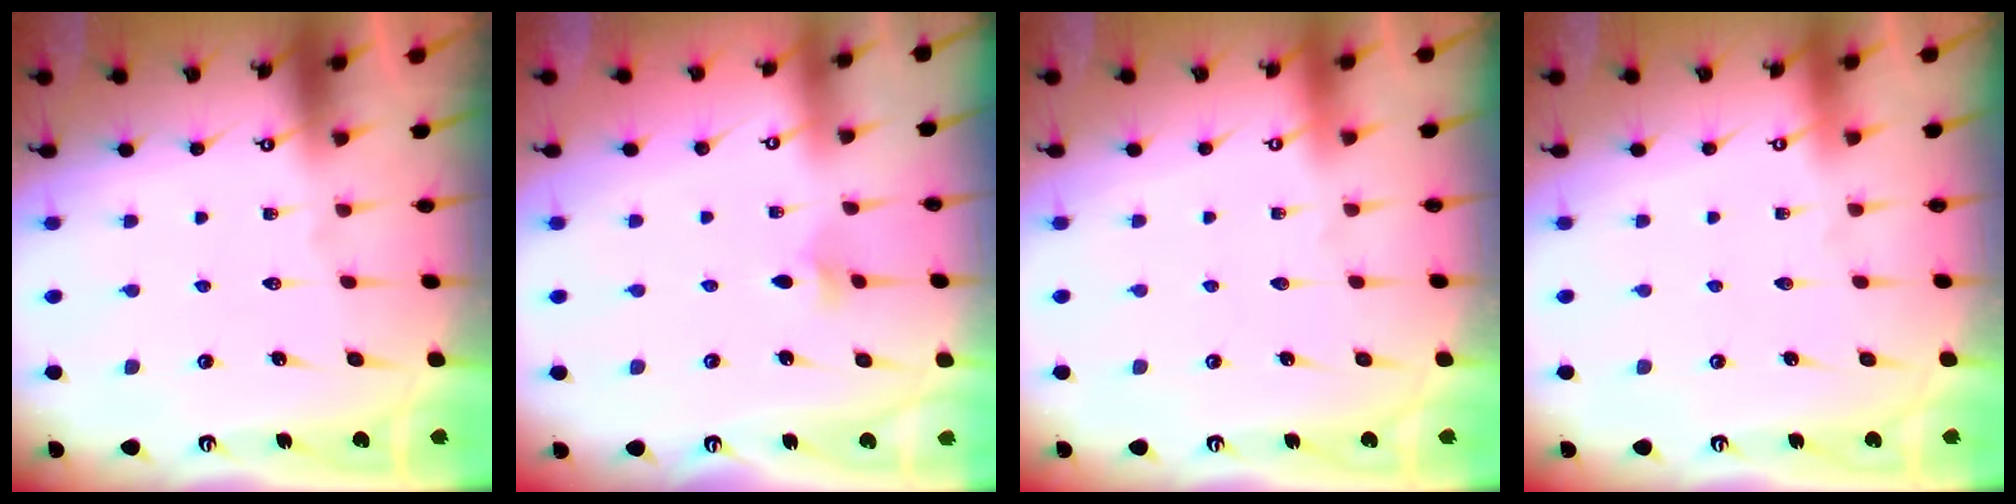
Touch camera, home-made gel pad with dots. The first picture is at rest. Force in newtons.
{"total": 2.1, "press": 2.1, "slide": 0.5}
{"total": 0.0}
{"total": 0.0}